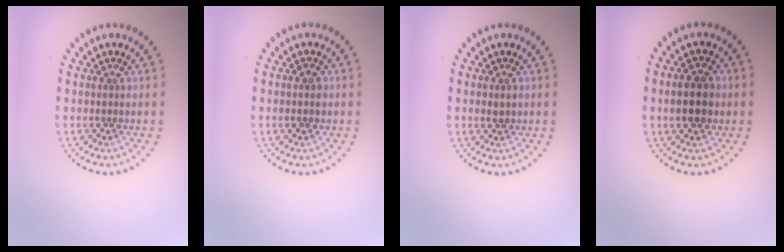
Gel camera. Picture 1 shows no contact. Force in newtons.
{"total": 1.0, "press": 1.0, "slide": 0.1}
{"total": 1.0, "press": 1.0, "slide": 0.1}
{"total": 3.7, "press": 3.7, "slide": 0.3}